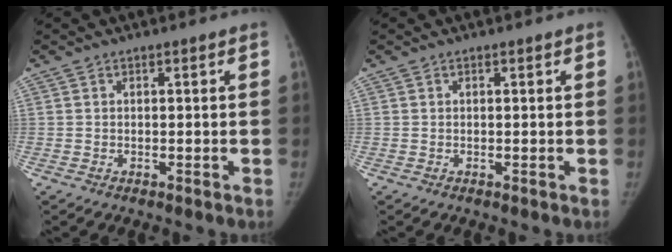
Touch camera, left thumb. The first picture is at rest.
{"total": 0.0}